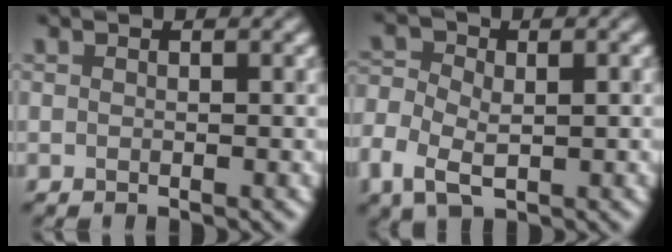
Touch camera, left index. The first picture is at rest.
{"total": 5.4, "force": [-1.7, 3.5, 3.7], "torque": [-0.077, -0.005, -0.031]}